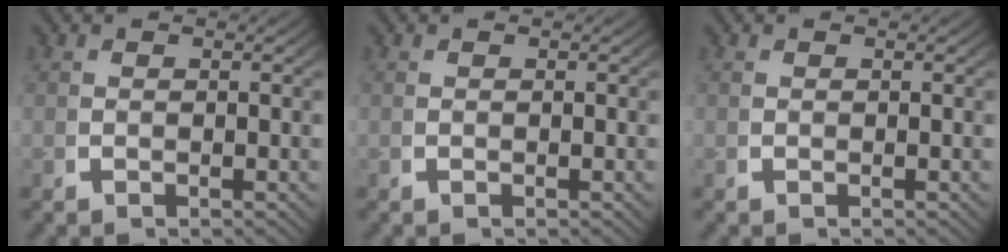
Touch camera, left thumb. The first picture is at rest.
{"total": 0.0}
{"total": 0.0}